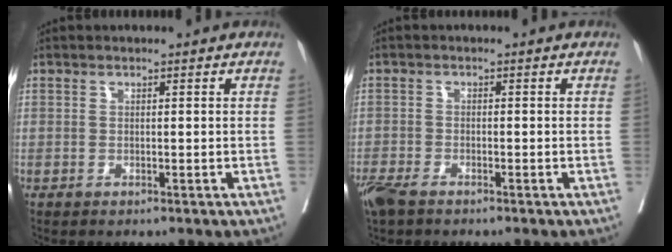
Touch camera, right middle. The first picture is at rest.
{"total": 4.6, "force": [-3.5, 1.5, 2.5], "torque": [-0.053, -0.011, -0.067]}